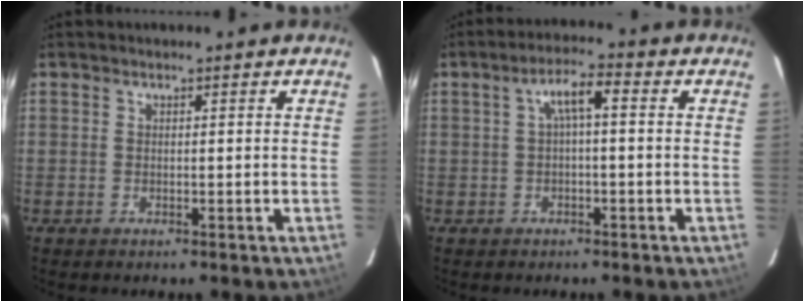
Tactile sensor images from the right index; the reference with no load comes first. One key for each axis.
{"total": 4.4, "fx": 0.2, "fy": 1.1, "fz": 4.3, "tx": -0.081, "ty": 0.016, "tz": 0.008}